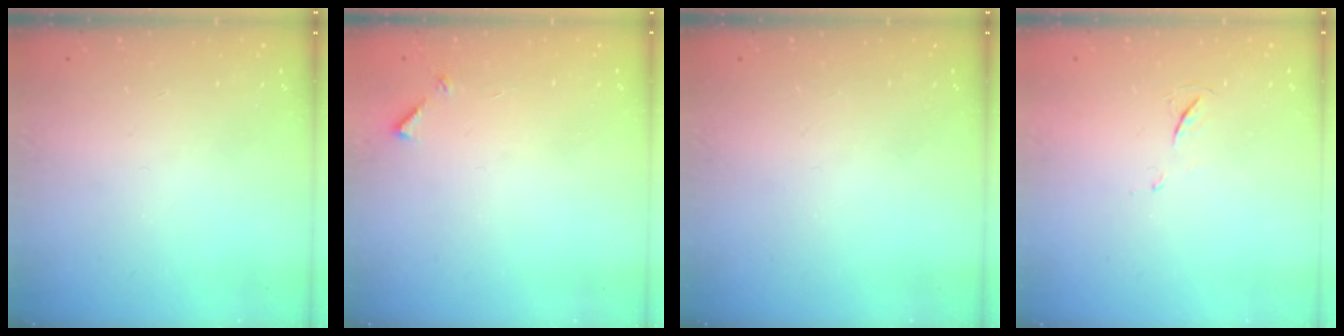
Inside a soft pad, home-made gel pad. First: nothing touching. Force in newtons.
{"total": 5.0, "press": 4.9, "slide": 0.5}
{"total": 0.0}
{"total": 4.1, "press": 4.1, "slide": 0.6}